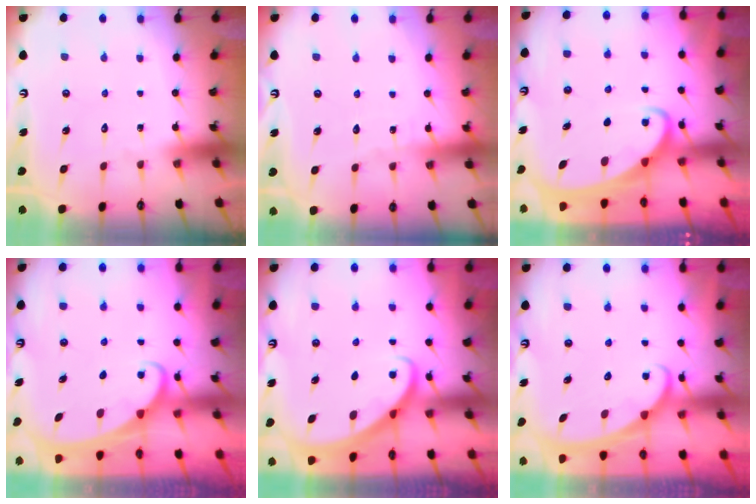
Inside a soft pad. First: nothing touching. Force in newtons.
{"total": 2.3, "press": 2.3, "slide": 0.2}
{"total": 2.9, "press": 2.9, "slide": 0.4}
{"total": 1.9, "press": 1.9, "slide": 0.1}
{"total": 2.7, "press": 2.7, "slide": 0.1}
{"total": 3.6, "press": 3.6, "slide": 0.2}